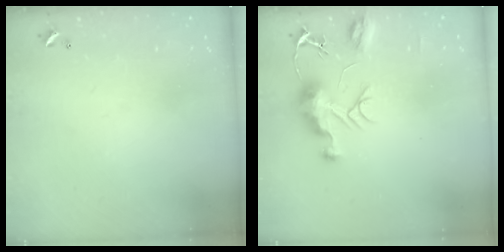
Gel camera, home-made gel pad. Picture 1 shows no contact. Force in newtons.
{"total": 9.2, "press": 9.2, "slide": 1.0}